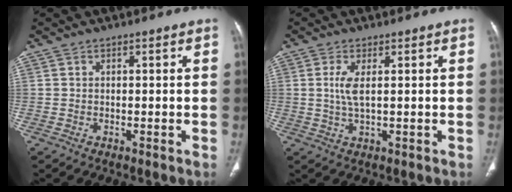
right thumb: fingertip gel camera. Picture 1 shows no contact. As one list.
[{"total": 3.6, "force": [0.7, 0.9, 3.4], "torque": [-0.085, -0.006, 0.017]}]